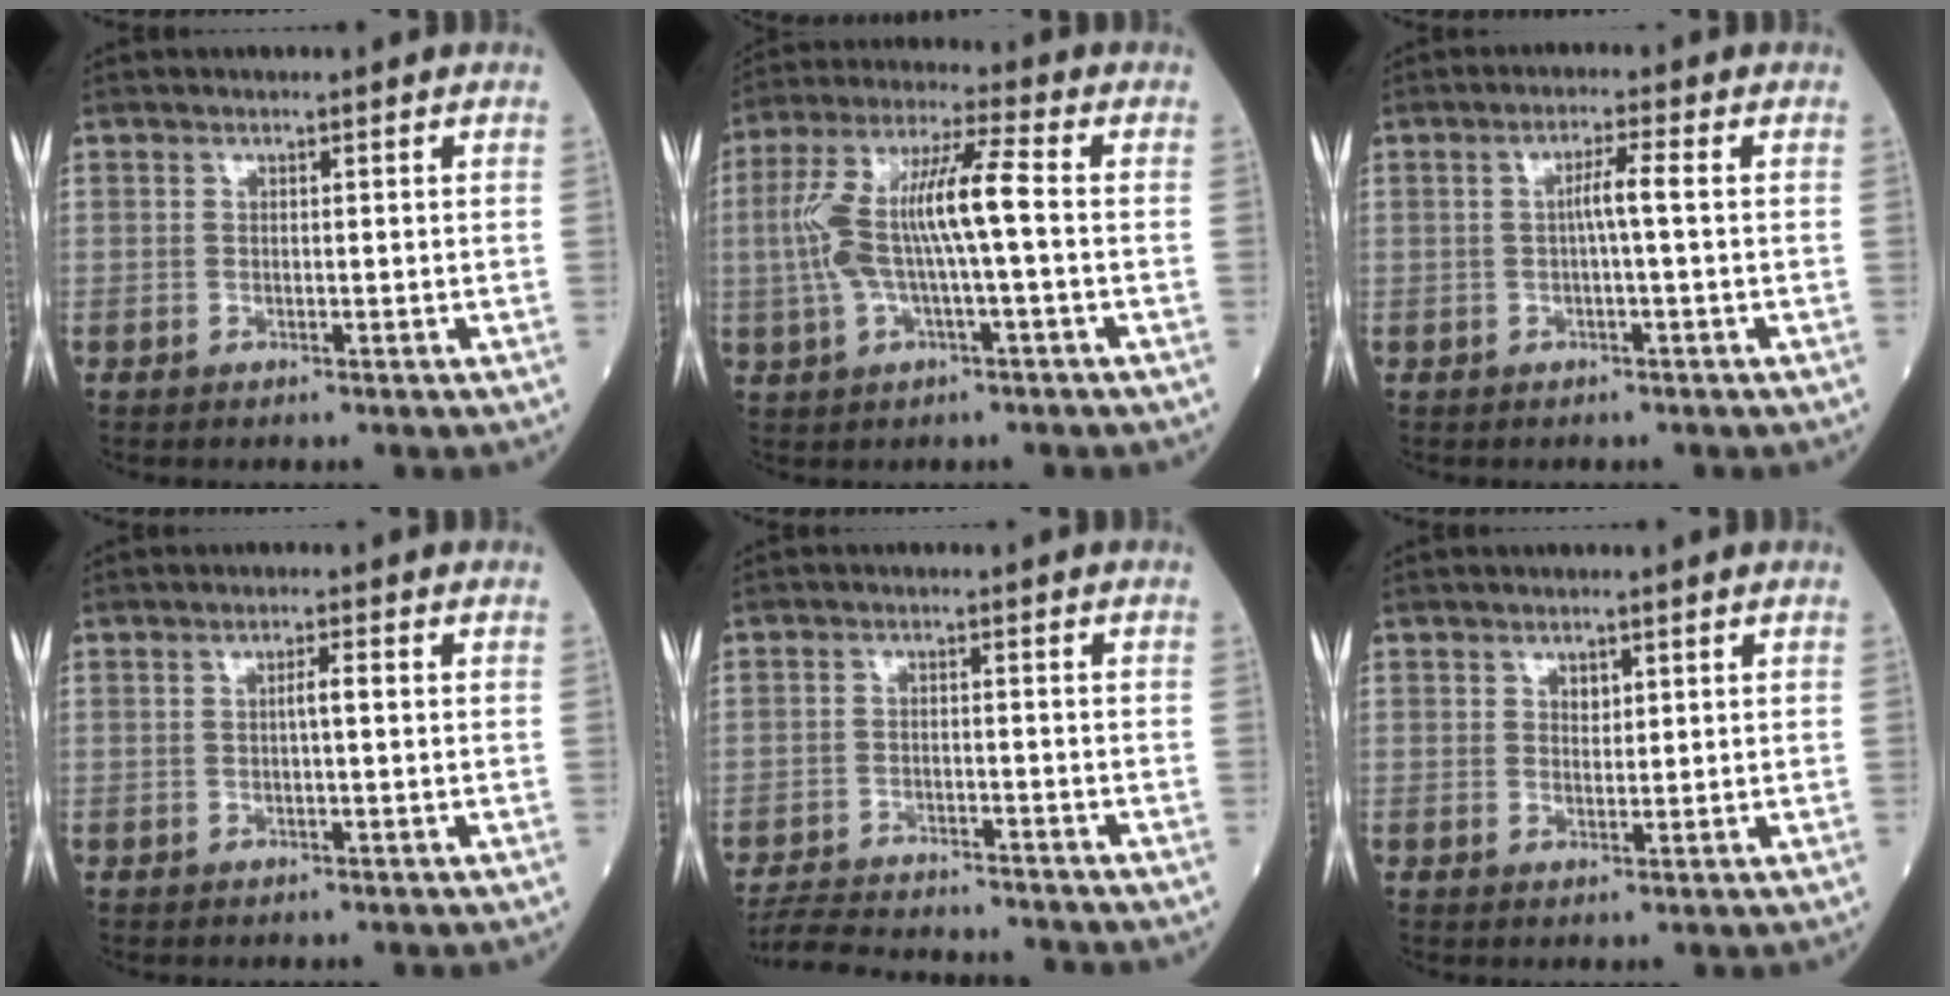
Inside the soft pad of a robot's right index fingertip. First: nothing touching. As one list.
[{"total": 11.3, "force": [-0.4, 1.3, 11.2], "torque": [-0.229, 0.025, -0.010]}, {"total": 3.0, "force": [0.0, -0.3, 3.0], "torque": [-0.052, 0.005, -0.001]}, {"total": 1.8, "force": [0.0, 0.1, 1.8], "torque": [-0.029, 0.004, 0.000]}, {"total": 12.4, "force": [-11.8, 1.5, 3.6], "torque": [-0.065, -0.003, -0.174]}, {"total": 1.4, "force": [0.7, 0.9, 0.8], "torque": [-0.008, -0.003, 0.012]}]